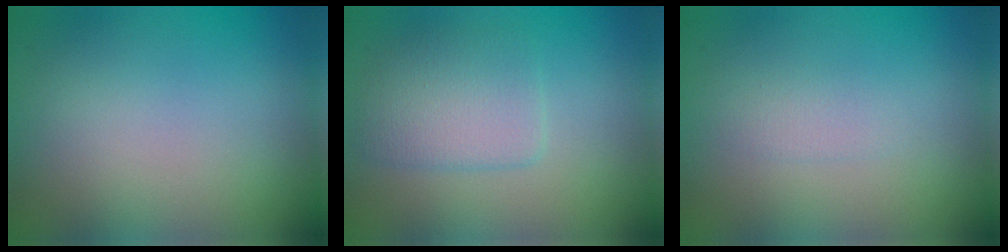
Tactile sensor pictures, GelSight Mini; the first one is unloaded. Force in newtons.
{"total": 3.5, "press": 3.5, "slide": 0.1}
{"total": 0.9, "press": 0.9, "slide": 0.0}